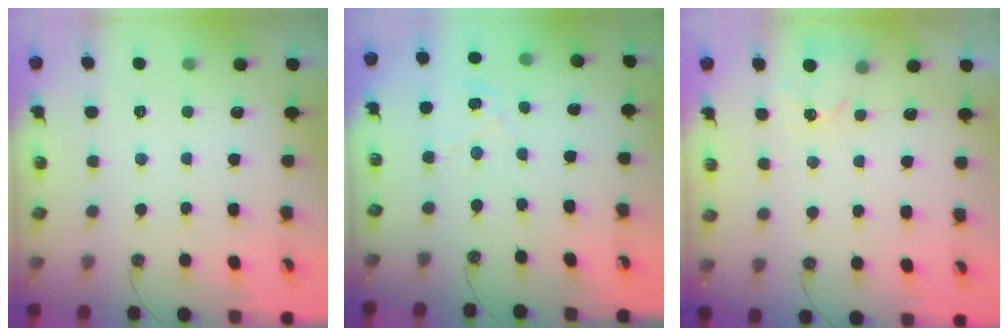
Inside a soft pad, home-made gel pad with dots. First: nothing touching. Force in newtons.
{"total": 1.9, "press": 1.9, "slide": 0.2}
{"total": 4.0, "press": 4.0, "slide": 0.5}